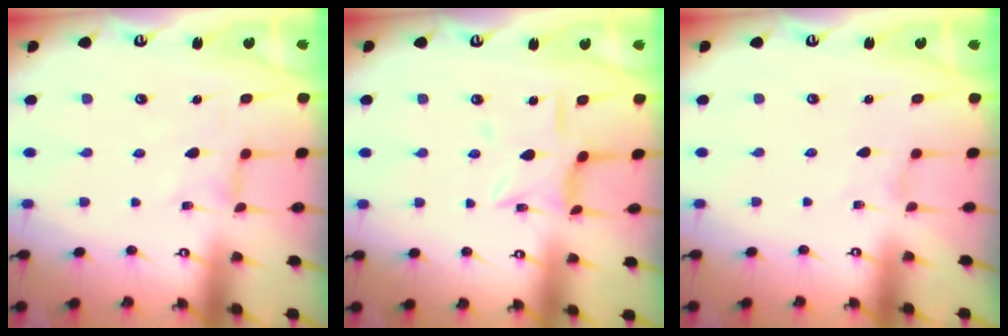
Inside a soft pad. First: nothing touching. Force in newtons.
{"total": 7.5, "press": 7.5, "slide": 0.7}
{"total": 0.0}